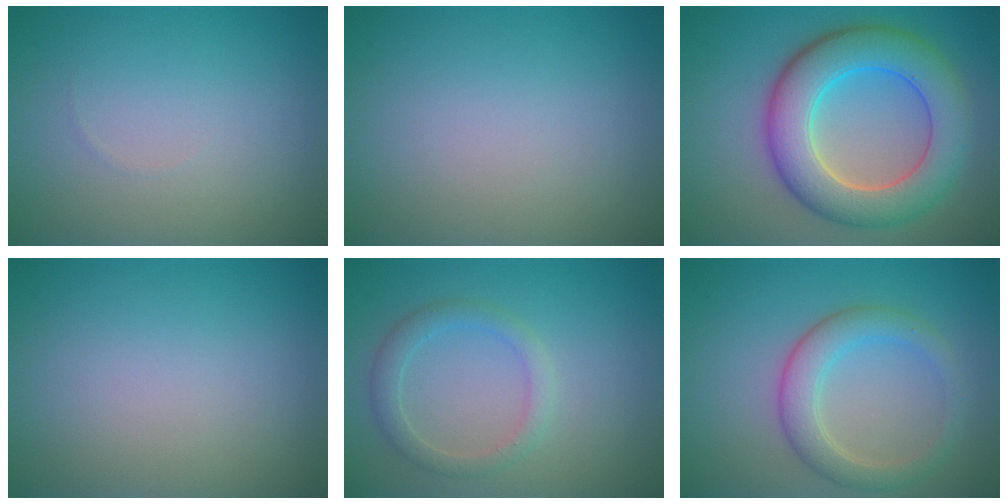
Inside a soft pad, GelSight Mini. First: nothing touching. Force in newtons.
{"total": 0.0}
{"total": 8.7, "press": 8.7, "slide": 0.3}
{"total": 0.0}
{"total": 2.2, "press": 2.2, "slide": 0.1}
{"total": 3.6, "press": 3.6, "slide": 0.2}